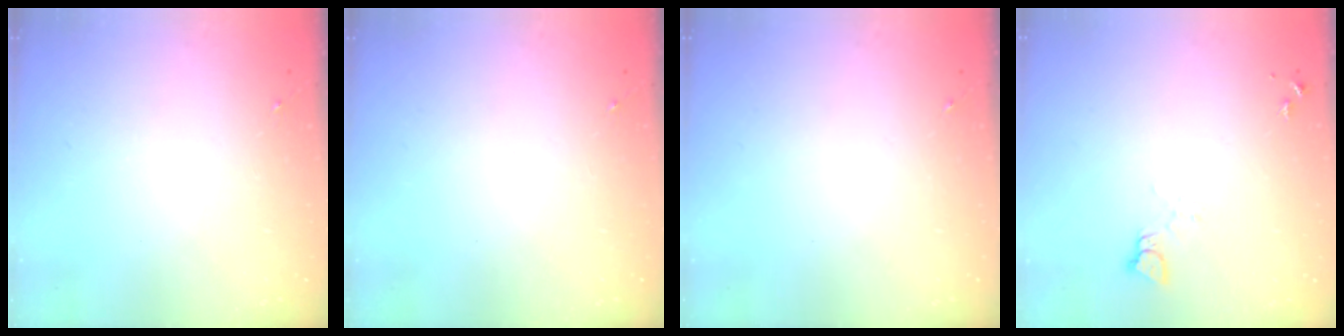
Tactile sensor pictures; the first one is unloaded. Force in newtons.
{"total": 0.0}
{"total": 0.0}
{"total": 2.5, "press": 2.5, "slide": 0.1}